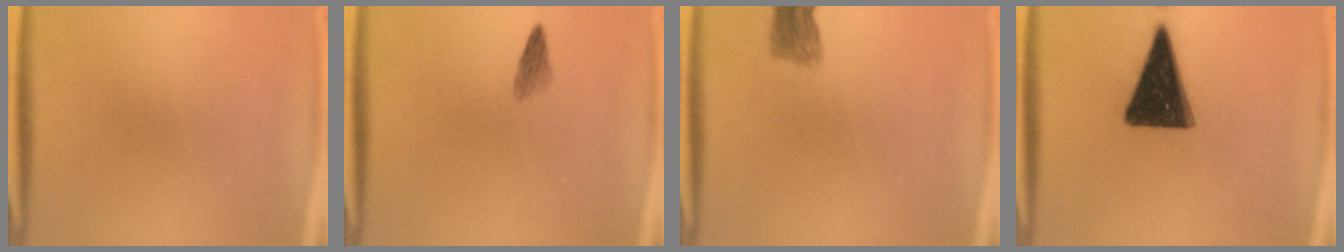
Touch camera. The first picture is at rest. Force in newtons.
{"total": 1.5}
{"total": 2.9}
{"total": 15.2}